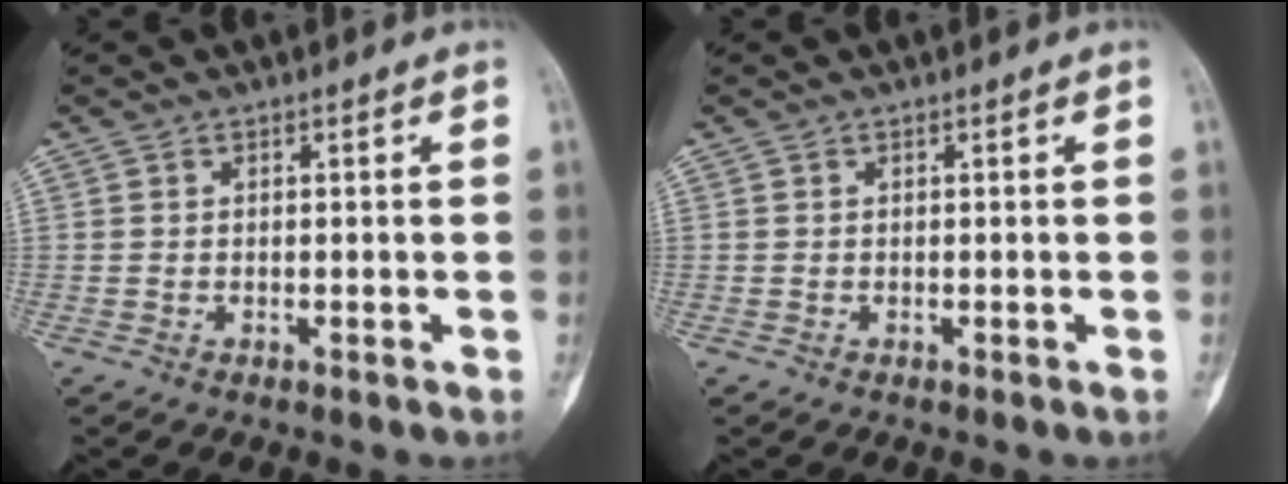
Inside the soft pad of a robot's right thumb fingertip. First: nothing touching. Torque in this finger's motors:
{"motor_torque": [0.11, 0.12, 0.02, -0.02, 0.00]}